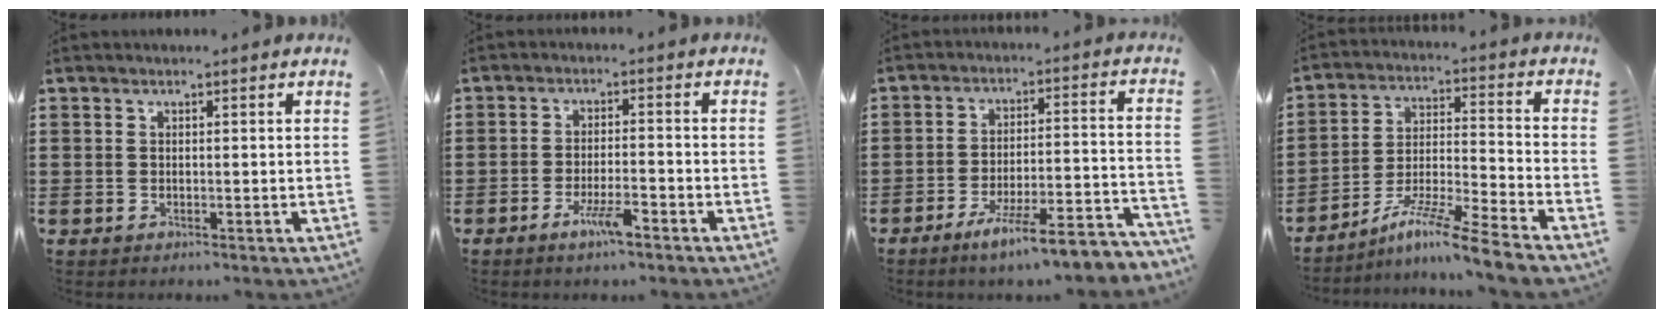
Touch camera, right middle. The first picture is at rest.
{"total": 4.5, "force": [-2.8, 0.9, 3.4], "torque": [-0.067, -0.002, -0.052]}
{"total": 8.3, "force": [-6.8, -0.1, 4.8], "torque": [-0.078, -0.005, -0.126]}
{"total": 9.8, "force": [-8.1, -0.8, 5.3], "torque": [-0.099, -0.005, -0.160]}